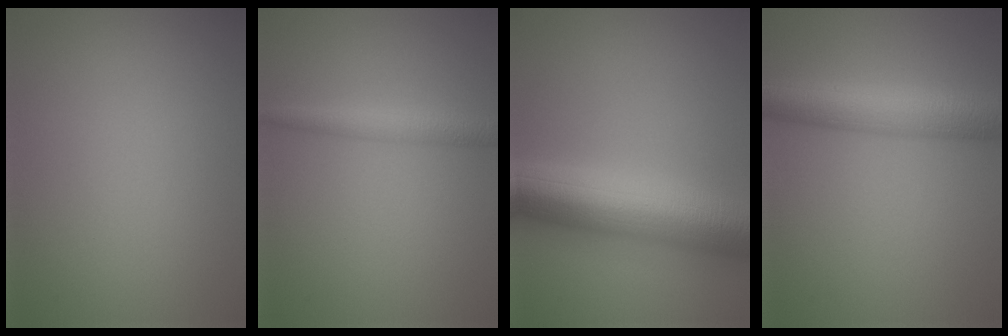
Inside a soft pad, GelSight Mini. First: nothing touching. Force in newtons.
{"total": 2.3, "press": 2.3, "slide": 0.0}
{"total": 10.4, "press": 10.4, "slide": 0.2}
{"total": 6.5, "press": 6.5, "slide": 0.4}